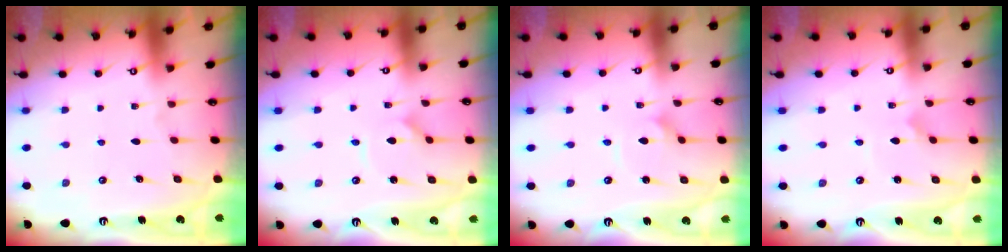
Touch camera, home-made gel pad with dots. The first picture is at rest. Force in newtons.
{"total": 1.5, "press": 1.5, "slide": 0.0}
{"total": 2.1, "press": 2.1, "slide": 0.1}
{"total": 2.3, "press": 2.3, "slide": 0.2}